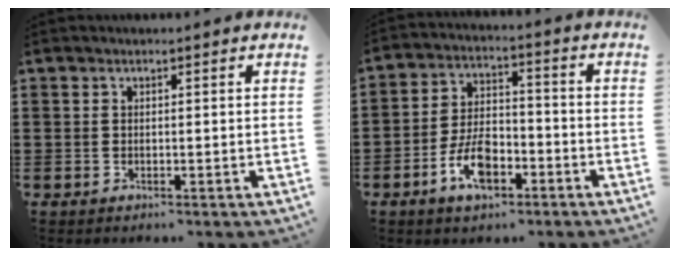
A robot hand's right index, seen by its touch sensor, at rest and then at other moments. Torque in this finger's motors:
{"motor_torque": [1.31, 0.82, 0.73, 0.18]}